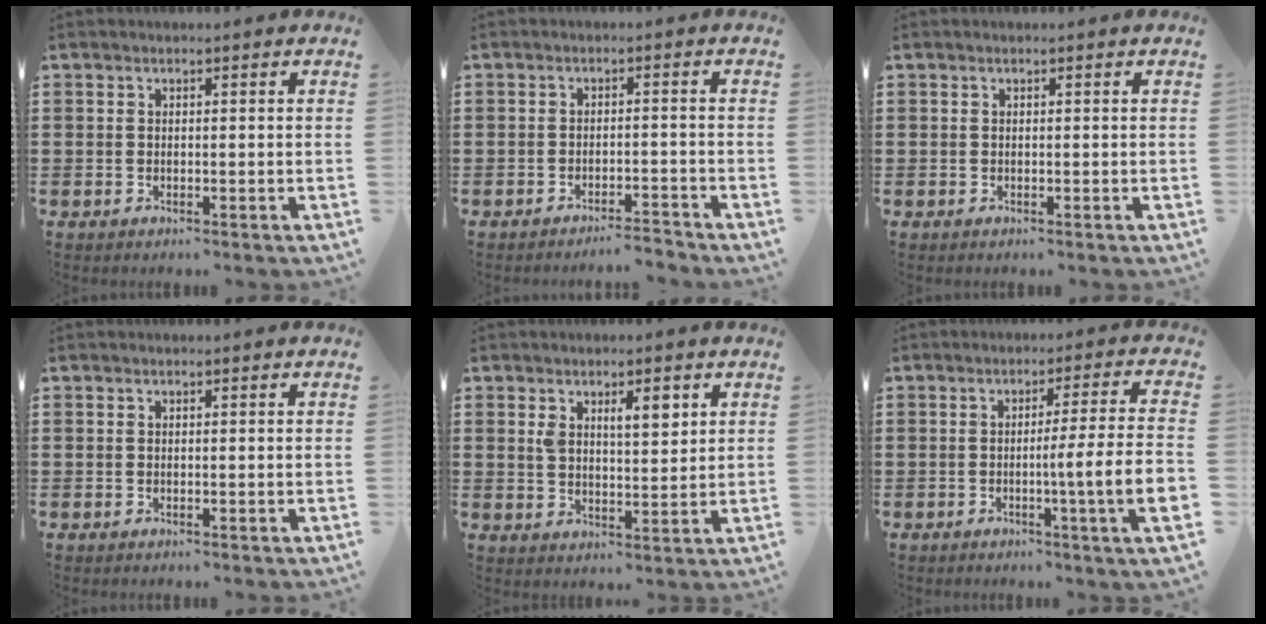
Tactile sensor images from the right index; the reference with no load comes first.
{"total": 2.9, "force": [-2.9, -0.2, 0.5], "torque": [-0.011, -0.002, -0.059]}
{"total": 0.0}
{"total": 0.0}
{"total": 4.5, "force": [2.1, 1.8, 3.5], "torque": [-0.060, 0.000, 0.032]}
{"total": 8.3, "force": [-1.7, -0.7, 8.1], "torque": [-0.138, -0.013, -0.032]}